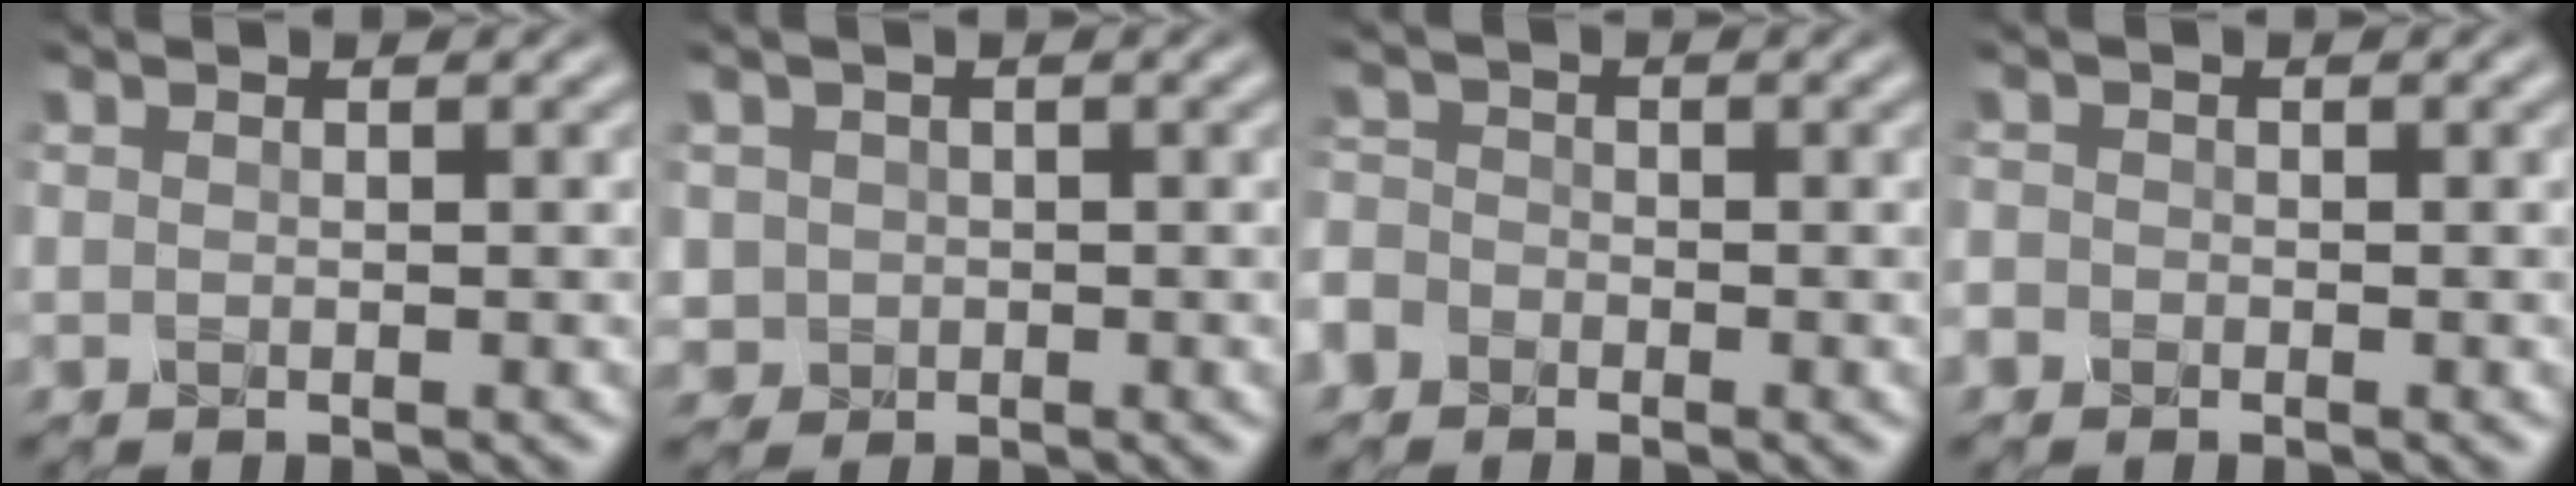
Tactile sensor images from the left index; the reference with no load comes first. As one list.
[{"total": 1.5, "force": [-0.1, 1.5, 0.1], "torque": [0.010, -0.003, 0.001]}, {"total": 2.6, "force": [-1.7, 1.9, 0.6], "torque": [-0.010, -0.003, -0.042]}, {"total": 1.0, "force": [-0.6, 0.8, 0.1], "torque": [0.003, -0.002, -0.014]}]